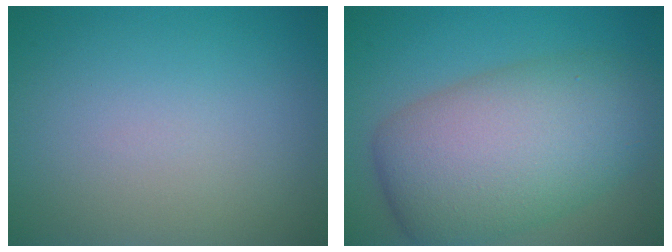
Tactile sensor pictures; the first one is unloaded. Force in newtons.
{"total": 10.3, "press": 10.3, "slide": 0.3}